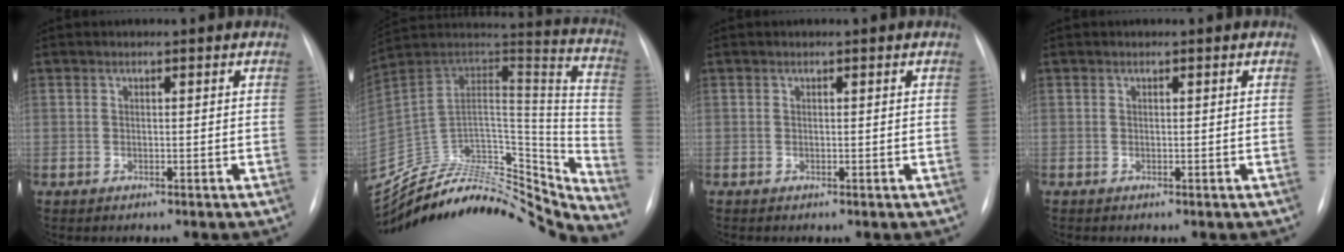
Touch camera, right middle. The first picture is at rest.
{"total": 32.1, "force": [-29.2, 8.6, 10.3], "torque": [-0.127, 0.015, -0.429]}
{"total": 0.0}
{"total": 0.0}